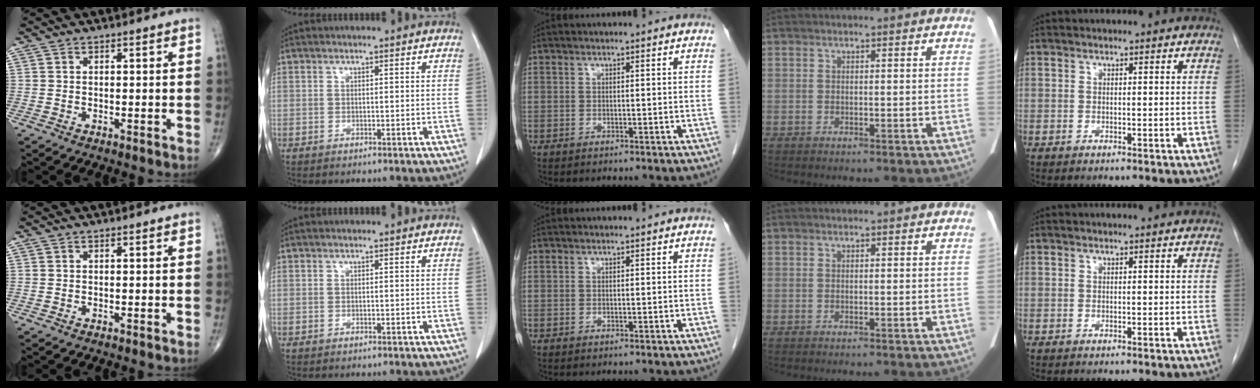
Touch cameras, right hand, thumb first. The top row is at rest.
{}